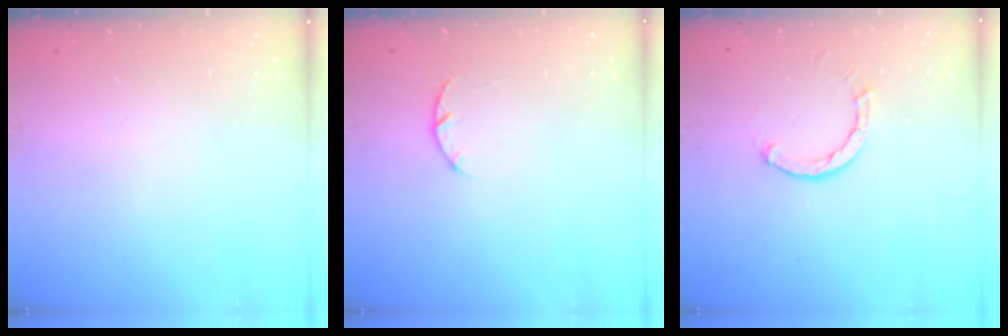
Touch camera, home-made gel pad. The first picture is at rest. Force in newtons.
{"total": 2.9, "press": 2.9, "slide": 0.5}
{"total": 2.6, "press": 2.6, "slide": 0.1}